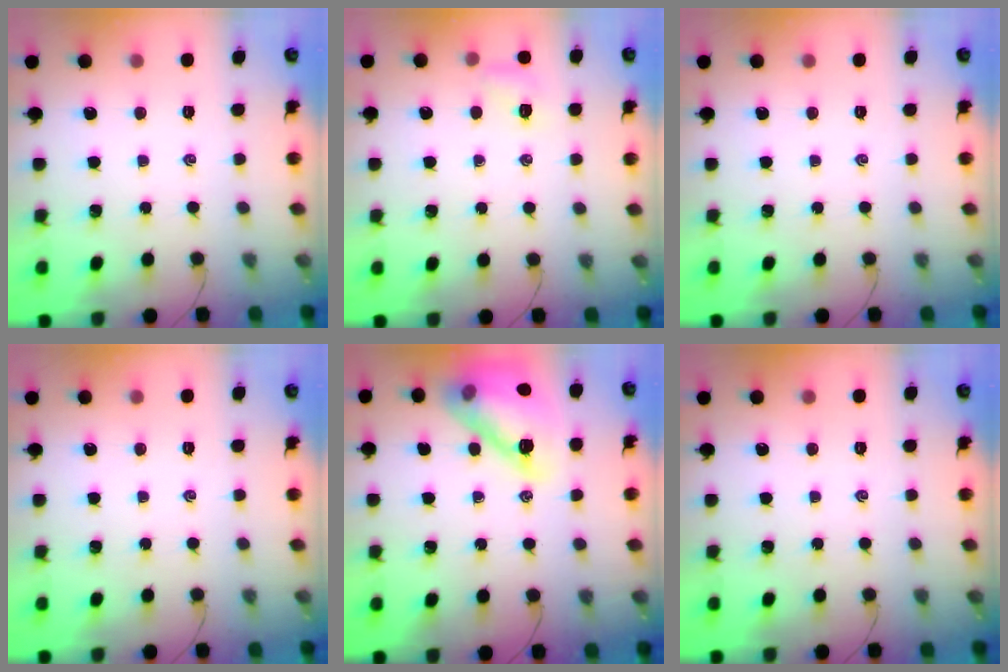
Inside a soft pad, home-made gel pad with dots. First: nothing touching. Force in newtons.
{"total": 6.1, "press": 6.0, "slide": 1.4}
{"total": 0.0}
{"total": 0.0}
{"total": 16.4, "press": 16.4, "slide": 1.2}
{"total": 0.0}